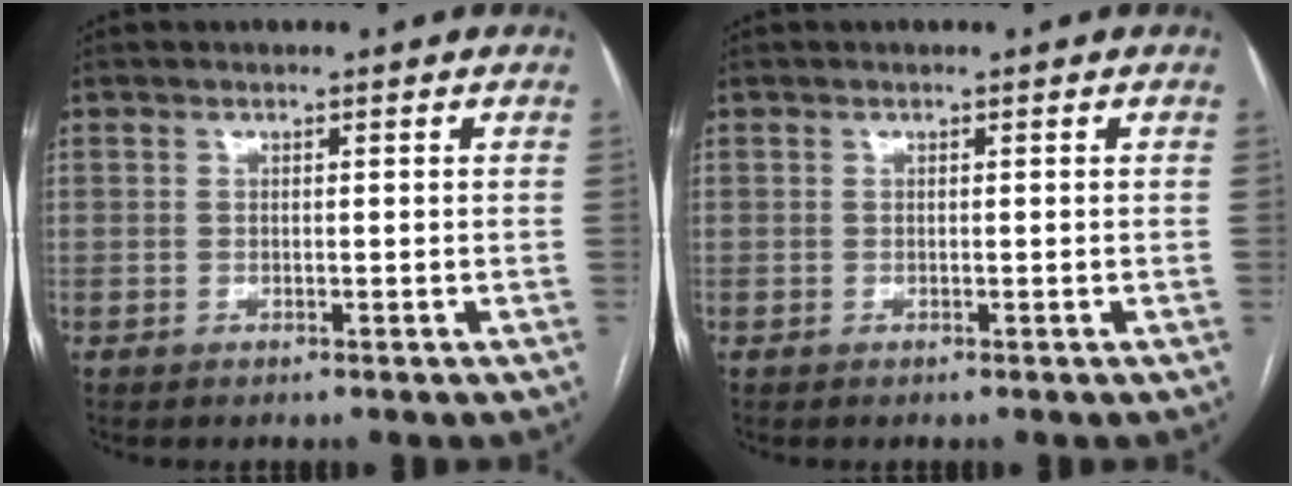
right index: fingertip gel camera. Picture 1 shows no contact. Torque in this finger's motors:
{"motor_torque": [0.02, 0.06, 0.00, 0.00]}